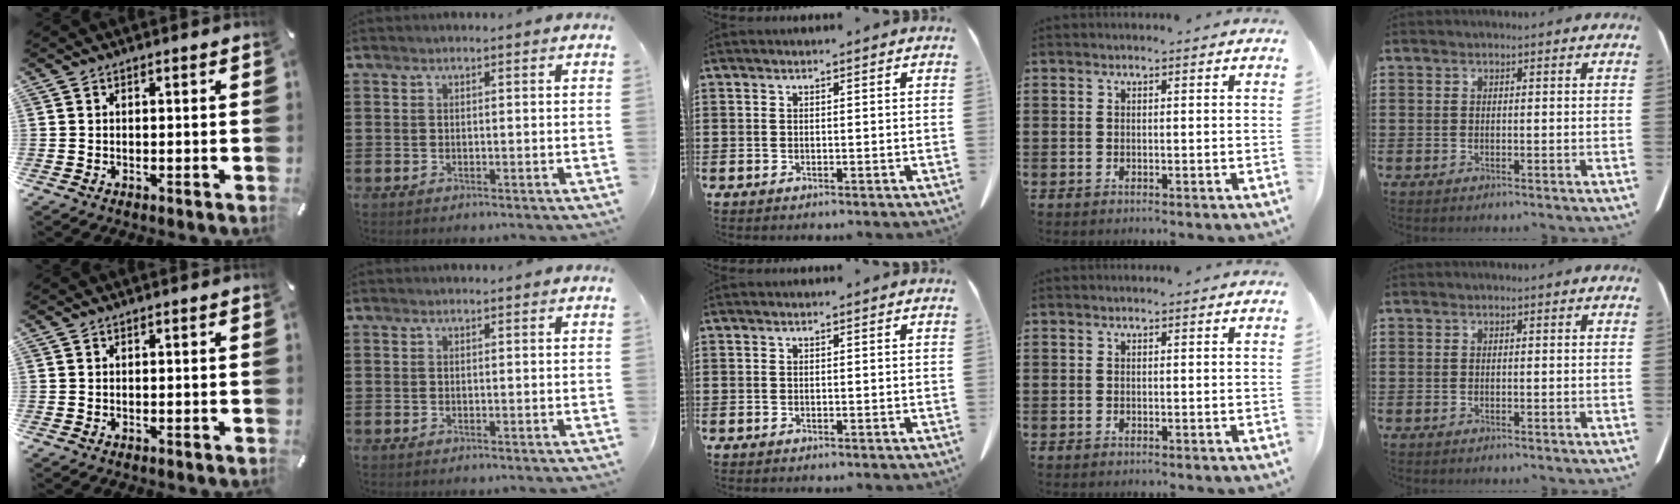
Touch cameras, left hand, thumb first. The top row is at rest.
{}